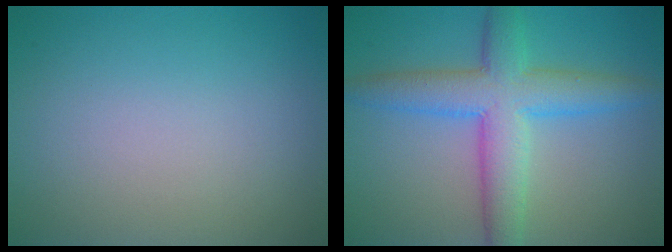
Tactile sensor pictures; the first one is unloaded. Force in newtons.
{"total": 6.7, "press": 6.7, "slide": 0.2}